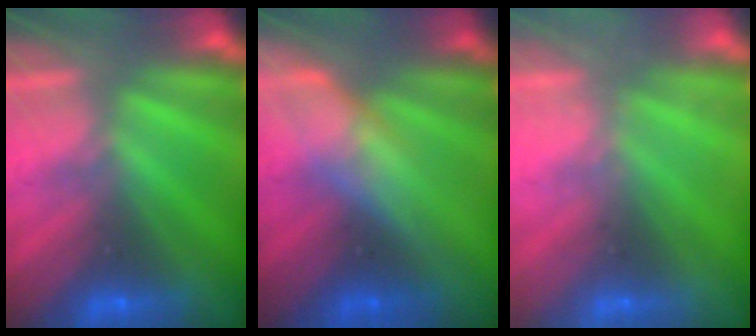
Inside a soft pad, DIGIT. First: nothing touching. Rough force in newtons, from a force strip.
{"total": 2.8}
{"total": 2.0}